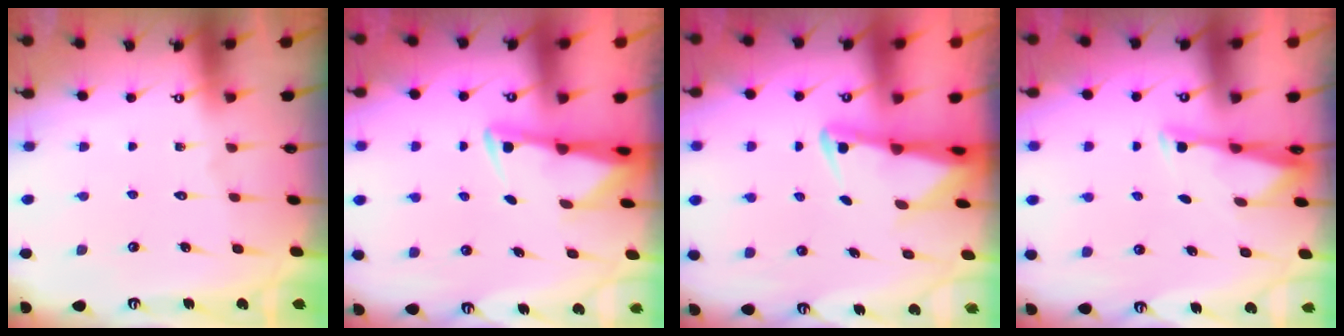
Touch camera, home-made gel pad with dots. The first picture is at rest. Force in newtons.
{"total": 3.0, "press": 2.9, "slide": 0.6}
{"total": 2.5, "press": 2.4, "slide": 0.5}
{"total": 3.1, "press": 3.1, "slide": 0.4}